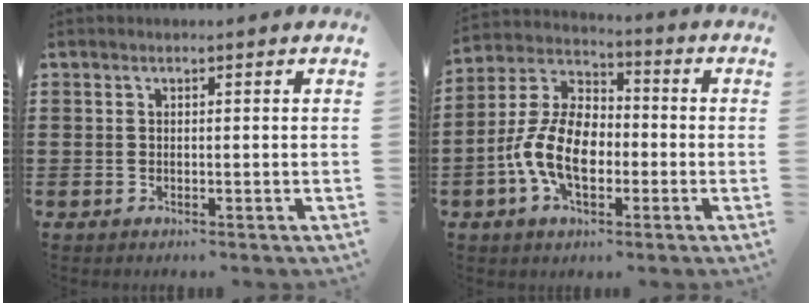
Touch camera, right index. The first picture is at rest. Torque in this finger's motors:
{"motor_torque": [2.14, 0.00, 1.05, 0.21]}